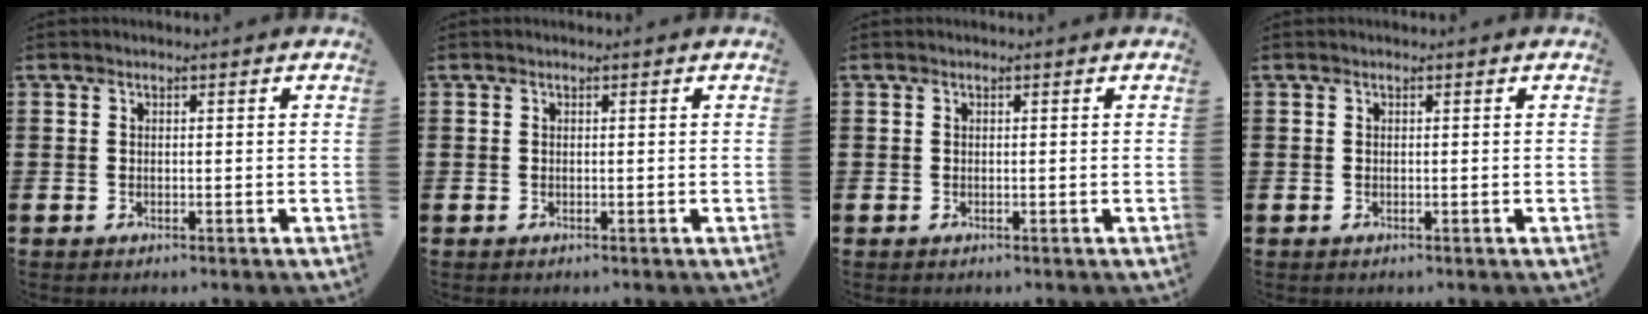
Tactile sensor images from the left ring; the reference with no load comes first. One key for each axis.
{"total": 0.0}
{"total": 0.0}
{"total": 0.0}